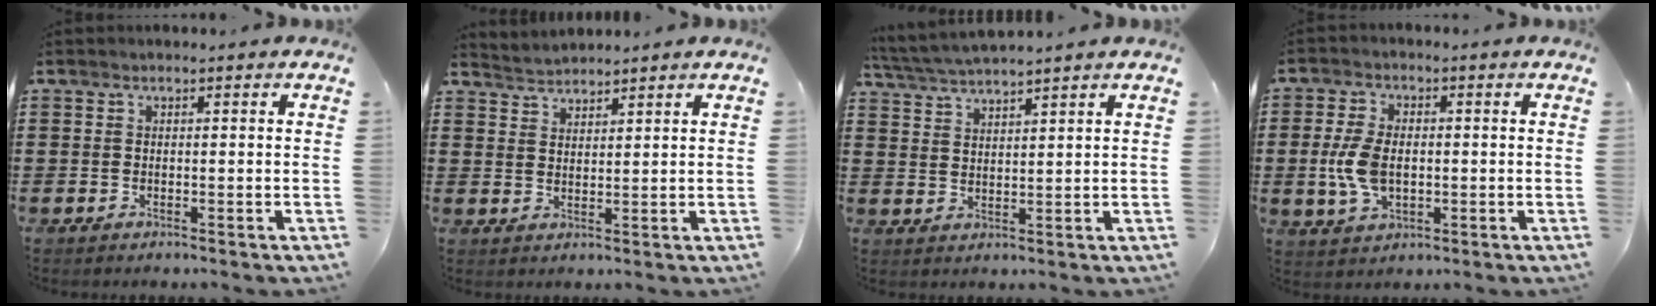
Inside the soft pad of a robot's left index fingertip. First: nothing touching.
{"total": 2.5, "force": [2.4, 0.1, -0.6], "torque": [0.003, -0.004, 0.048]}
{"total": 3.6, "force": [3.5, -0.3, 0.8], "torque": [-0.028, -0.012, 0.063]}
{"total": 6.9, "force": [-0.2, 4.1, 5.6], "torque": [-0.146, -0.002, -0.013]}